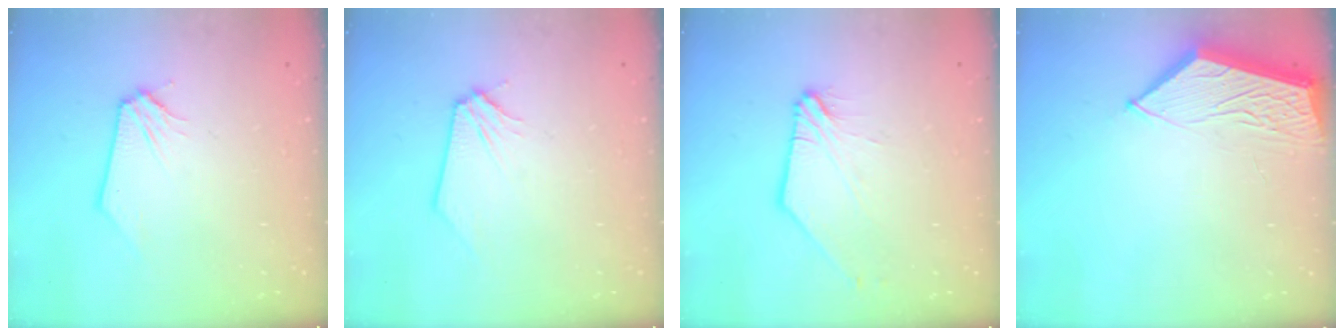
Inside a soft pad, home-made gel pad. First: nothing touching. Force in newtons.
{"total": 0.0}
{"total": 2.4, "press": 2.4, "slide": 0.5}
{"total": 6.7, "press": 6.7, "slide": 0.5}